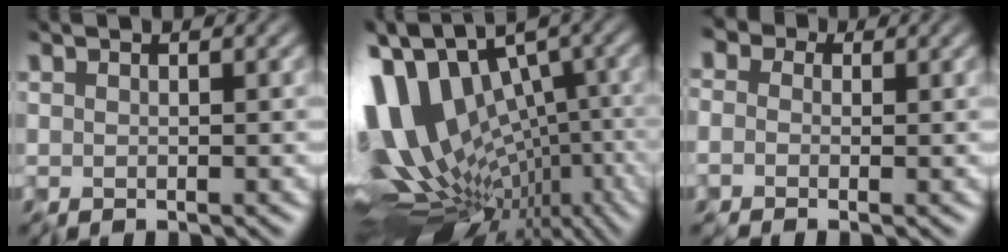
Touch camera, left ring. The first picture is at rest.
{"total": 16.5, "force": [-1.9, 10.2, 12.8], "torque": [-0.209, 0.001, 0.005]}
{"total": 5.7, "force": [2.5, 4.2, 3.0], "torque": [-0.057, 0.027, 0.000]}